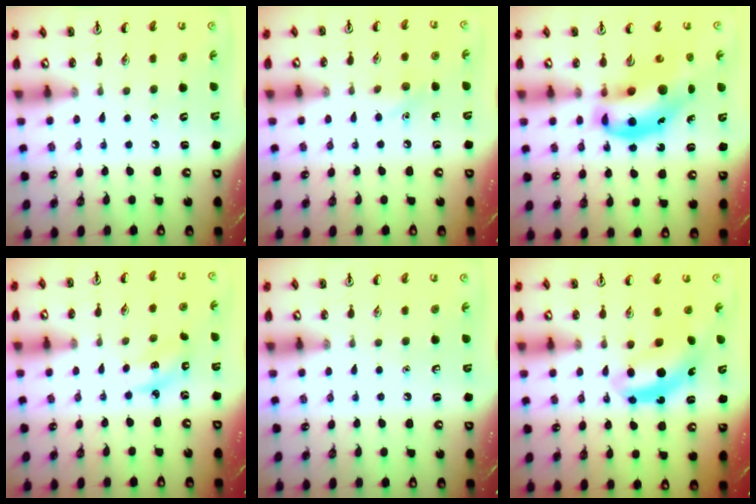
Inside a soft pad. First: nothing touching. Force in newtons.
{"total": 5.8, "press": 5.5, "slide": 2.0}
{"total": 14.3, "press": 13.8, "slide": 3.8}
{"total": 2.2, "press": 2.1, "slide": 0.5}
{"total": 0.0}
{"total": 5.3, "press": 5.2, "slide": 1.2}